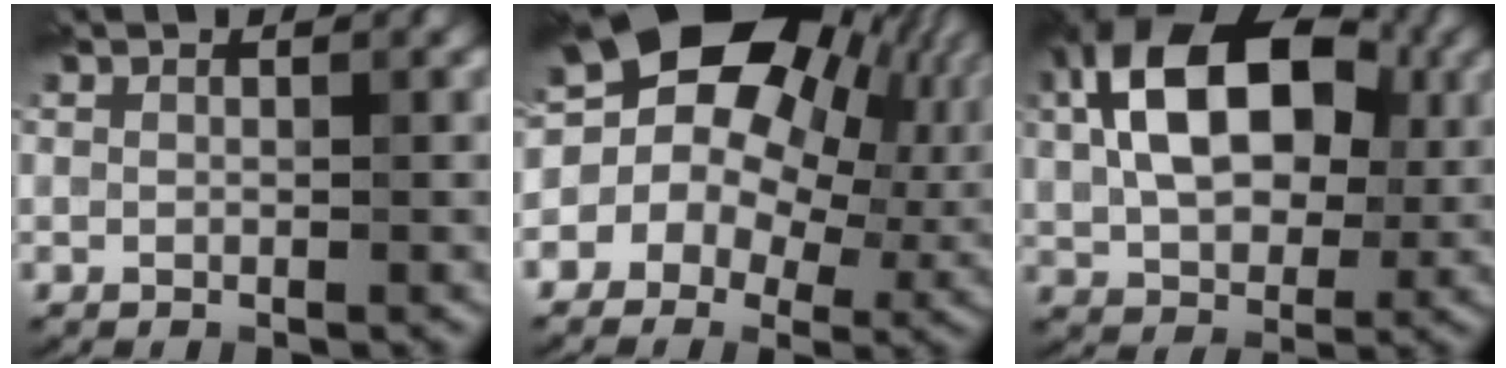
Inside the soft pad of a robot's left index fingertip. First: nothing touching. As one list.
[{"total": 18.5, "force": [4.5, 13.1, 12.2], "torque": [-0.197, 0.050, 0.063]}, {"total": 13.9, "force": [2.7, 8.8, 10.4], "torque": [-0.171, 0.022, 0.038]}]